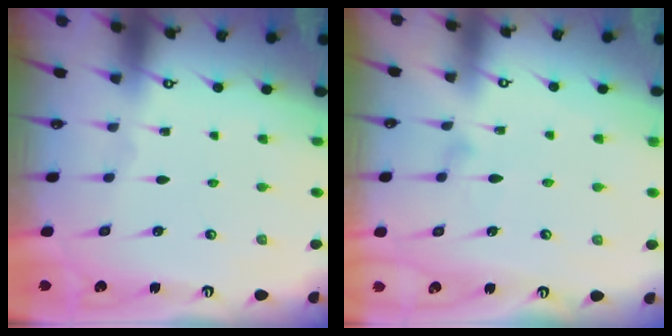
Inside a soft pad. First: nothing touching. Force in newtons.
{"total": 6.4, "press": 6.4, "slide": 0.4}